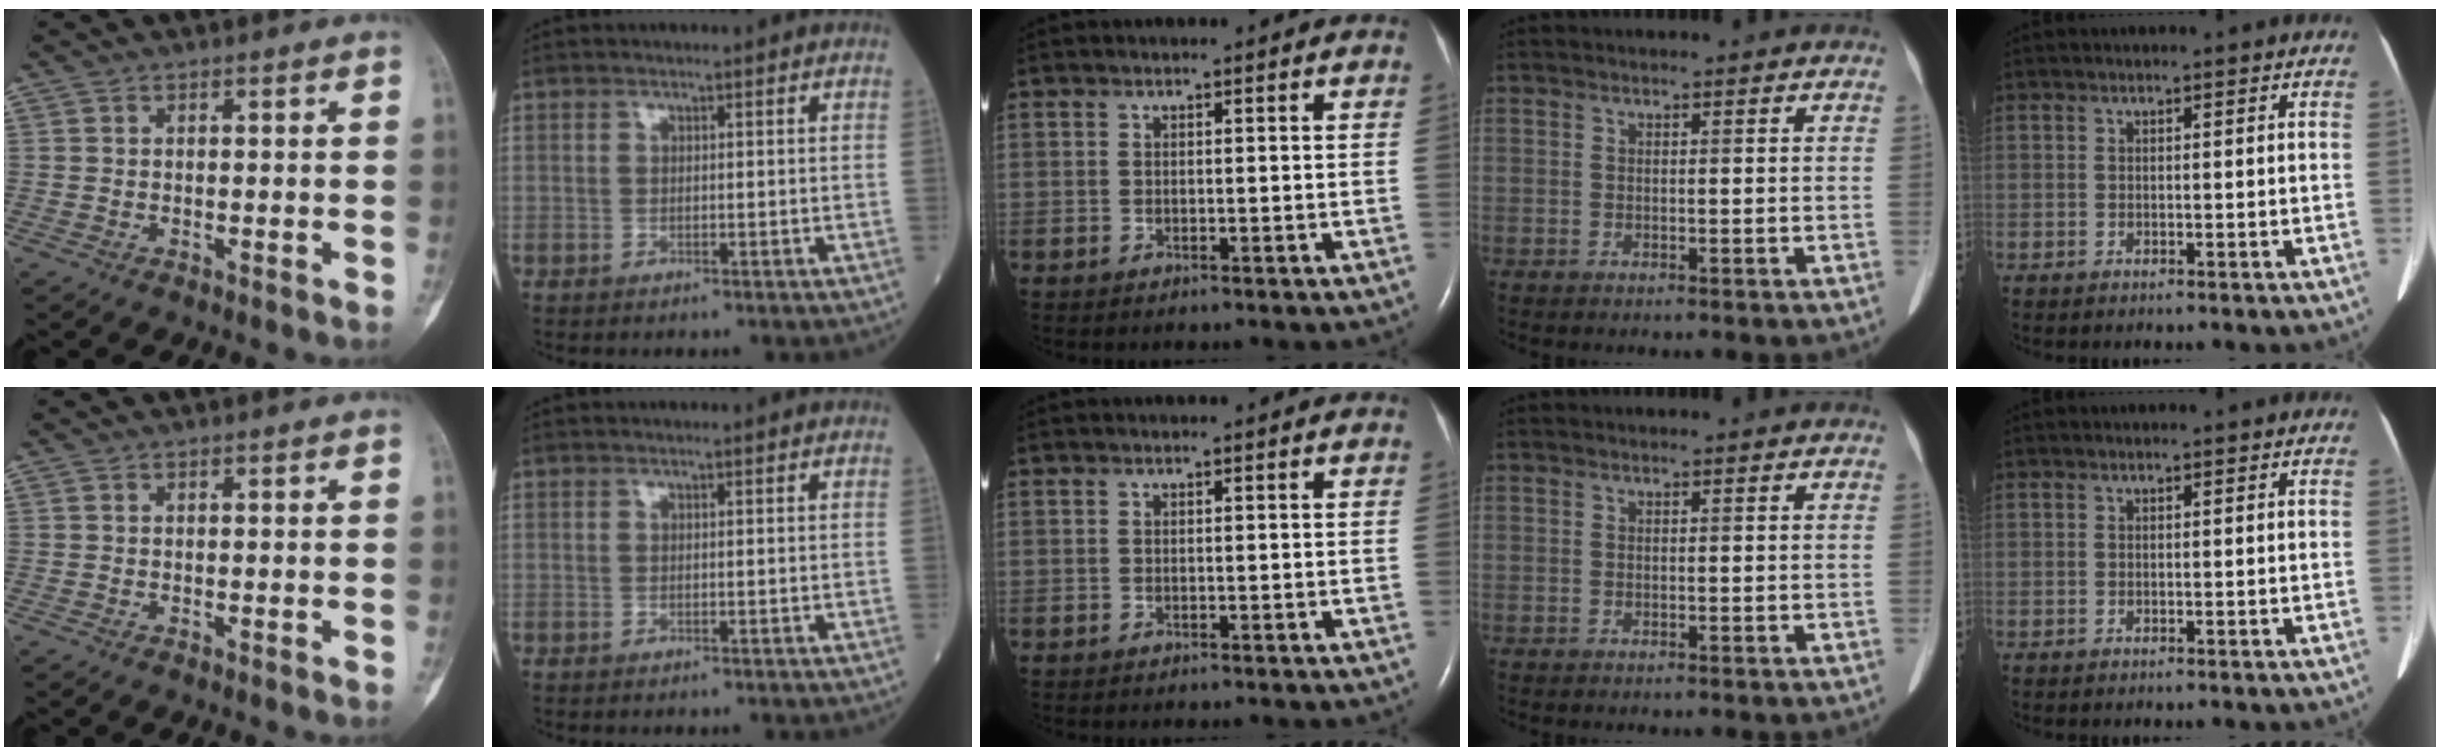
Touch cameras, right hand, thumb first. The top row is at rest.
{}